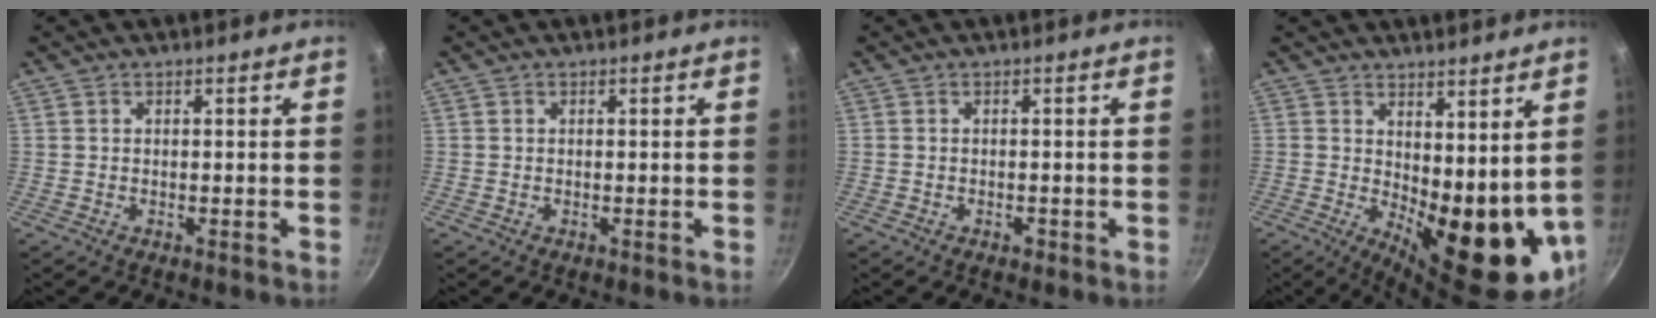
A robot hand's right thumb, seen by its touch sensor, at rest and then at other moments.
{"total": 0.0}
{"total": 1.1, "force": [-0.6, 0.6, 0.7], "torque": [-0.011, 0.003, -0.006]}
{"total": 15.1, "force": [2.8, 6.7, 13.3], "torque": [-0.138, -0.046, 0.055]}